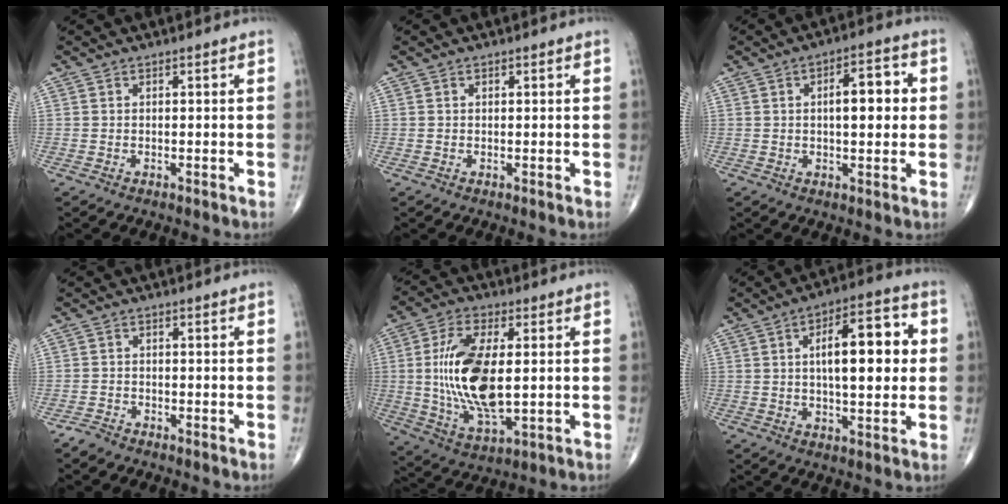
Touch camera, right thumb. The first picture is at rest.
{"total": 0.0}
{"total": 8.6, "force": [1.1, 3.6, 7.7], "torque": [-0.090, 0.011, 0.012]}
{"total": 1.6, "force": [-1.5, 0.5, 0.1], "torque": [-0.005, -0.002, -0.034]}
{"total": 17.1, "force": [0.8, 7.6, 15.3], "torque": [-0.298, -0.014, 0.020]}
{"total": 14.9, "force": [2.2, 5.8, 13.5], "torque": [-0.175, 0.014, 0.029]}